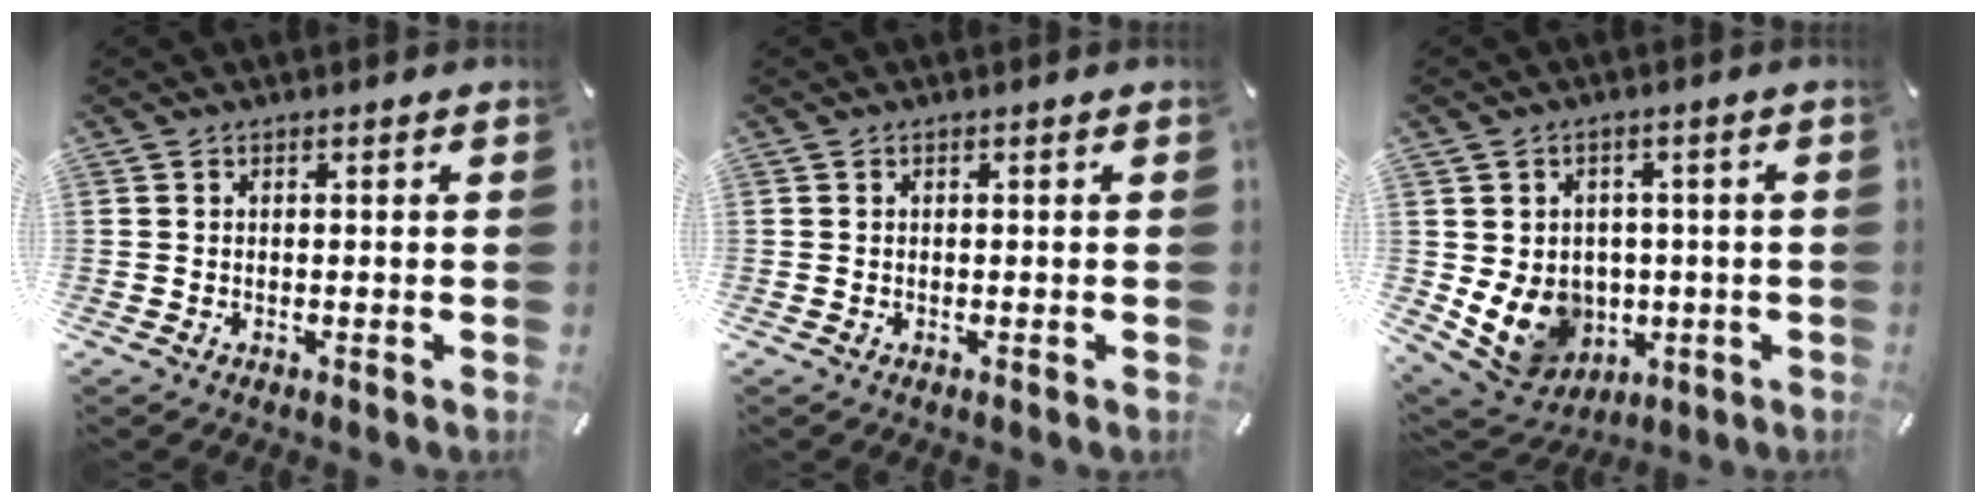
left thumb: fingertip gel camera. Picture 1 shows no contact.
{"total": 0.0}
{"total": 10.5, "force": [-1.2, 9.5, 4.4], "torque": [-0.105, -0.009, -0.013]}